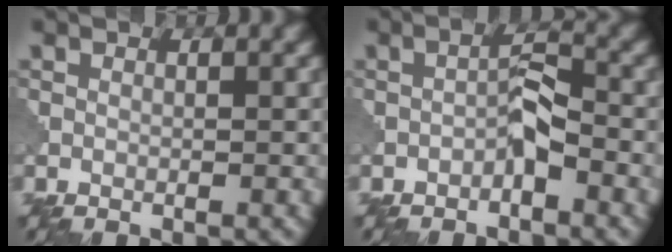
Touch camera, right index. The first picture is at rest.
{"total": 2.3, "force": [-1.2, 0.6, 1.8], "torque": [-0.029, 0.011, -0.025]}